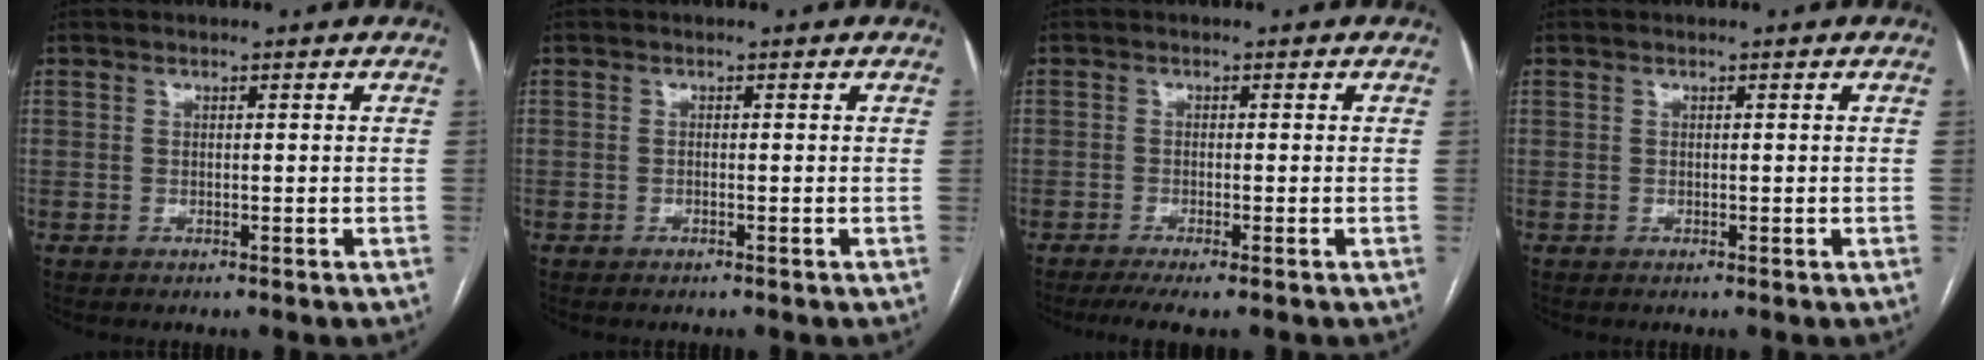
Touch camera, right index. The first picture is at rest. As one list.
[{"total": 0.0}, {"total": 4.1, "force": [-2.9, 0.1, 2.9], "torque": [-0.048, -0.010, -0.049]}, {"total": 0.0}]